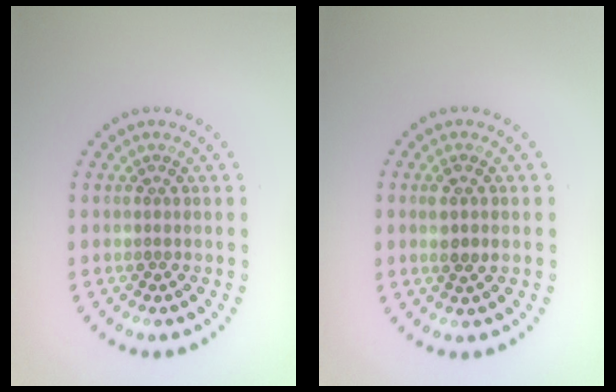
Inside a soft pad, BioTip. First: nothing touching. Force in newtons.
{"total": 1.3, "press": 1.3, "slide": 0.4}